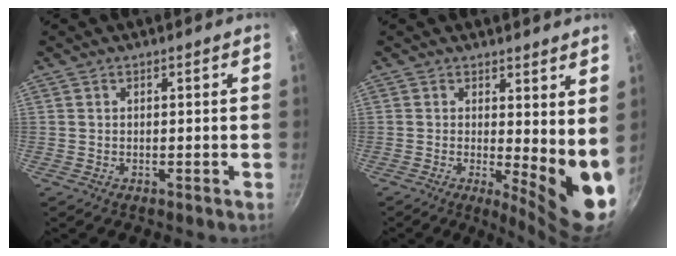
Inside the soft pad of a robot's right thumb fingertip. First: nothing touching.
{"total": 10.4, "force": [1.2, 3.5, 9.7], "torque": [-0.111, -0.032, 0.020]}